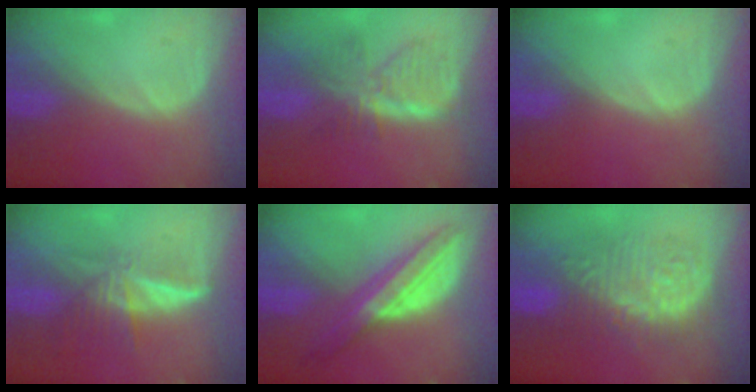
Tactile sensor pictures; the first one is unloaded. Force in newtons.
{"total": 7.7, "press": 6.9, "slide": 3.3}
{"total": 0.0}
{"total": 5.9, "press": 5.4, "slide": 2.4}
{"total": 8.5, "press": 8.4, "slide": 0.4}
{"total": 10.7, "press": 10.6, "slide": 0.7}